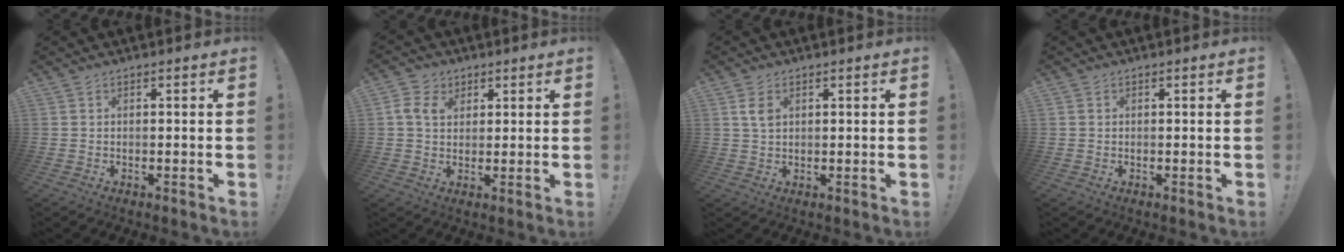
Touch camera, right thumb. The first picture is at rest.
{"total": 7.0, "force": [2.5, 5.2, 3.9], "torque": [-0.074, 0.007, 0.051]}
{"total": 4.0, "force": [1.6, 2.3, 2.8], "torque": [-0.044, -0.002, 0.028]}
{"total": 0.5, "force": [0.2, 0.5, 0.0], "torque": [-0.002, 0.003, 0.005]}